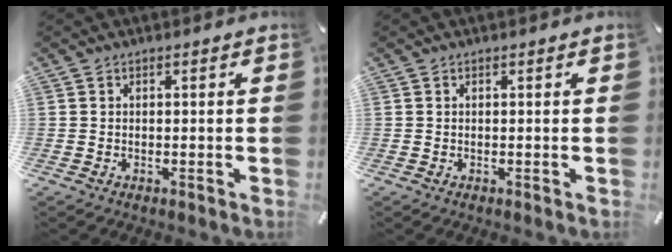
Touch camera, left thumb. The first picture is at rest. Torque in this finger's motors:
{"motor_torque": [0.00, 0.00, 0.01, -0.01, -0.01]}